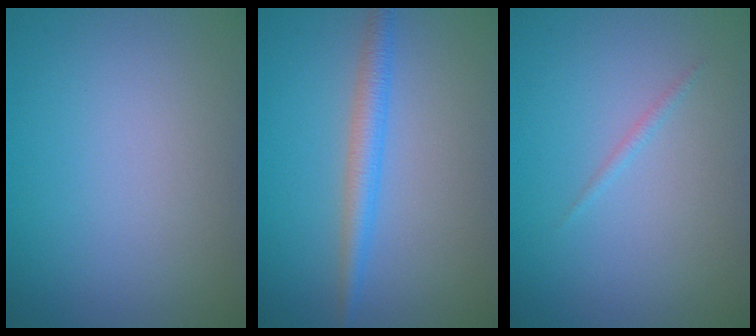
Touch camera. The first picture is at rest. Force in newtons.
{"total": 2.5, "press": 2.5, "slide": 0.1}
{"total": 0.6, "press": 0.6, "slide": 0.1}